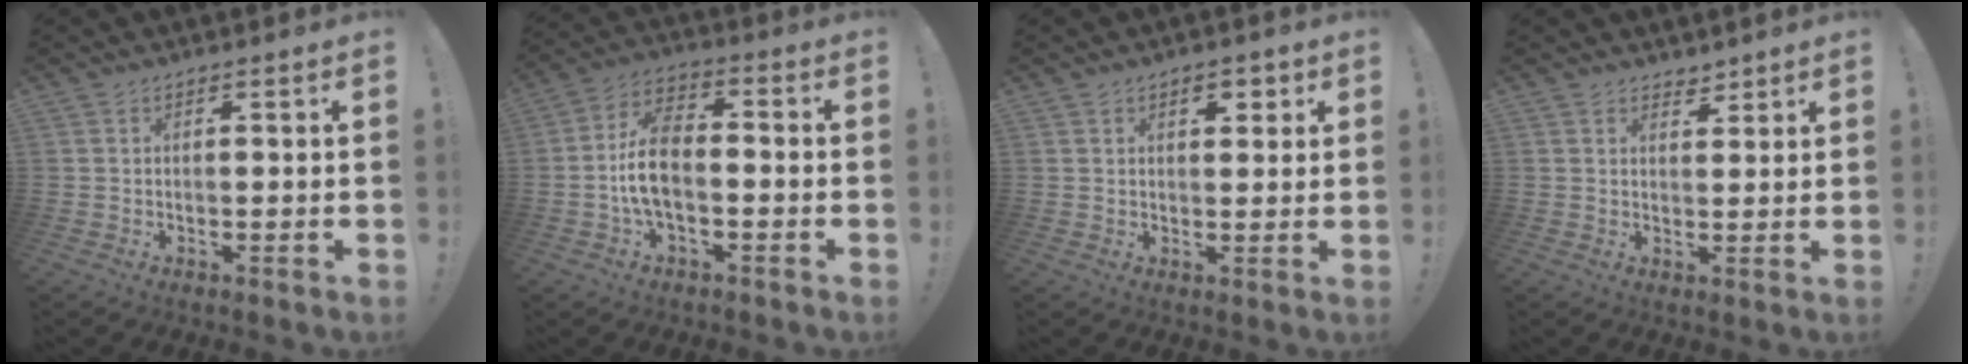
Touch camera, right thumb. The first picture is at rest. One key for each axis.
{"total": 11.1, "fx": -2.5, "fy": 6.2, "fz": 8.9, "tx": -0.176, "ty": 0.012, "tz": -0.045}
{"total": 3.3, "fx": 1.7, "fy": 2.1, "fz": 2.0, "tx": -0.017, "ty": -0.004, "tz": 0.023}
{"total": 3.0, "fx": 2.5, "fy": 1.5, "fz": 0.4, "tx": 0.013, "ty": -0.021, "tz": 0.043}